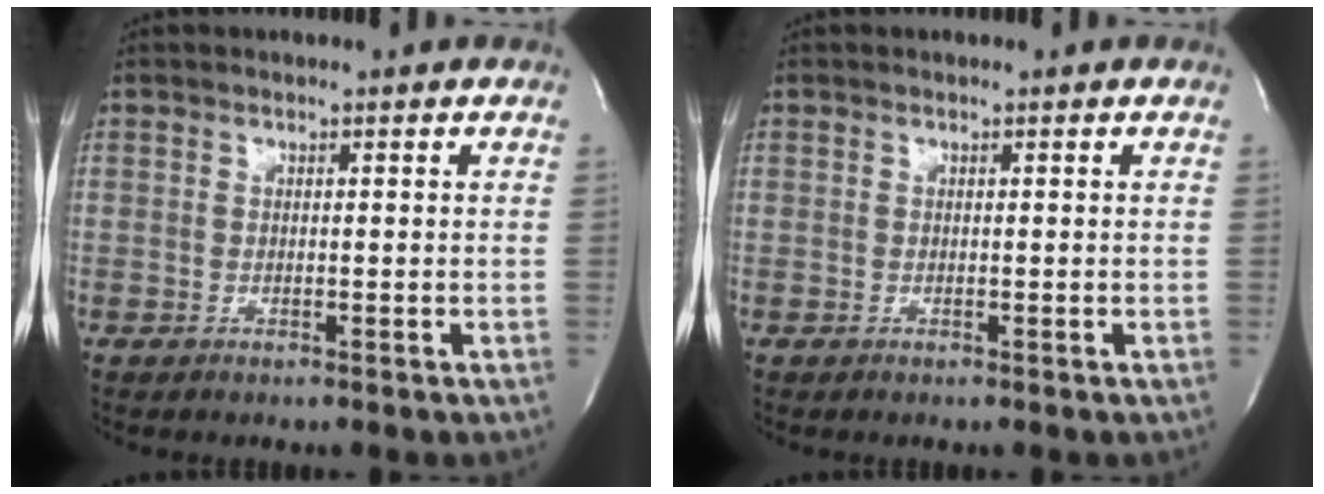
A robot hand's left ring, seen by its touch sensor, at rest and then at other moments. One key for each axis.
{"total": 0.0}